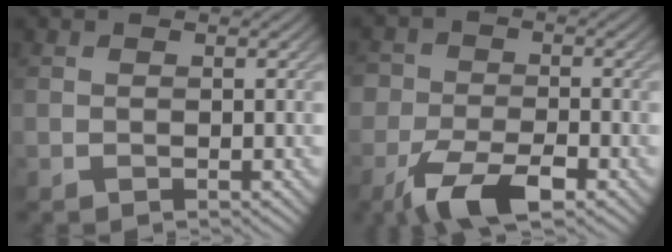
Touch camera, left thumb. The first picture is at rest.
{"total": 8.1, "force": [-4.5, 4.1, 5.3], "torque": [-0.102, -0.003, -0.087]}